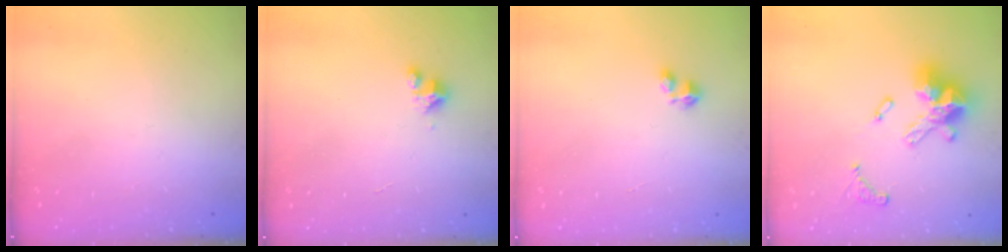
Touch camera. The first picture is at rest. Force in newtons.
{"total": 2.0, "press": 2.0, "slide": 0.3}
{"total": 2.0, "press": 2.0, "slide": 0.4}
{"total": 14.4, "press": 14.3, "slide": 1.2}